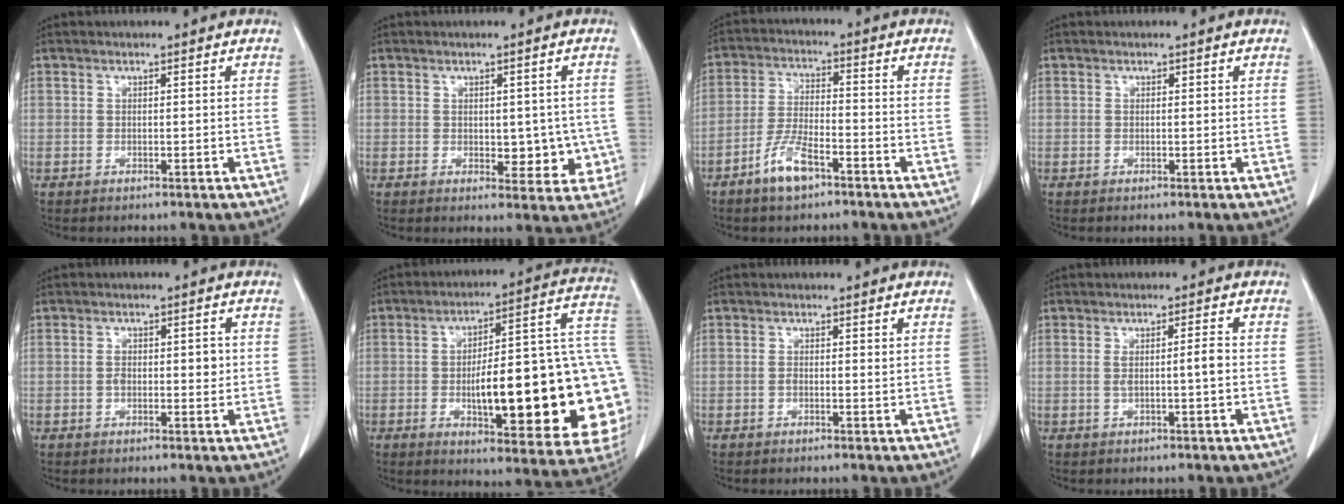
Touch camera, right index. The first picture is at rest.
{"total": 5.9, "force": [-0.4, 3.6, 4.6], "torque": [-0.036, 0.005, 0.004]}
{"total": 6.6, "force": [-4.2, 1.9, 4.7], "torque": [-0.104, -0.002, -0.082]}
{"total": 0.0}
{"total": 3.5, "force": [0.0, 1.8, 3.0], "torque": [-0.051, 0.007, 0.003]}
{"total": 28.3, "force": [-3.8, 5.9, 27.4], "torque": [-0.286, 0.019, -0.048]}
{"total": 0.8, "force": [0.0, 0.3, 0.7], "torque": [-0.013, 0.000, 0.000]}
{"total": 2.7, "force": [-0.2, -0.1, 2.7], "torque": [-0.051, 0.003, -0.001]}